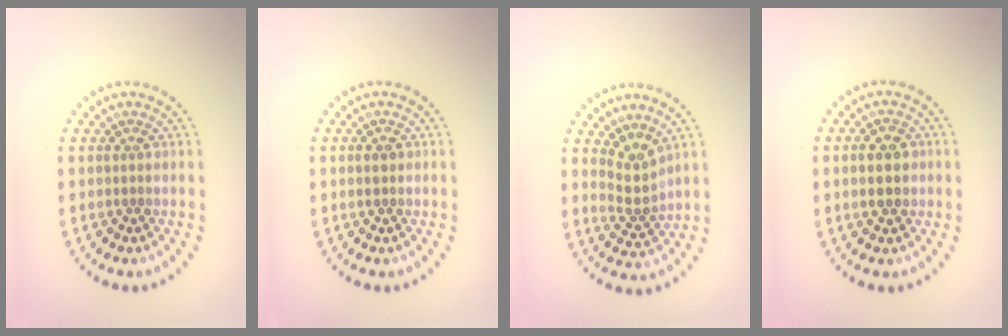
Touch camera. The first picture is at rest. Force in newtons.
{"total": 1.1, "press": 1.1, "slide": 0.1}
{"total": 2.6, "press": 1.8, "slide": 1.9}
{"total": 3.5, "press": 3.4, "slide": 0.2}